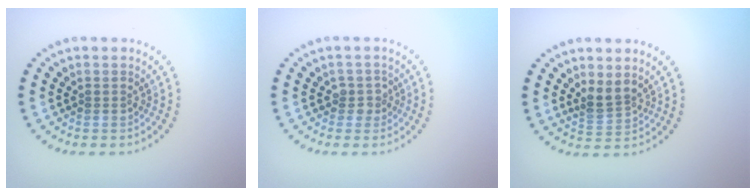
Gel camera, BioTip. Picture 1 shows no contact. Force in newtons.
{"total": 1.5, "press": 1.1, "slide": 0.9}
{"total": 2.3, "press": 1.8, "slide": 1.5}